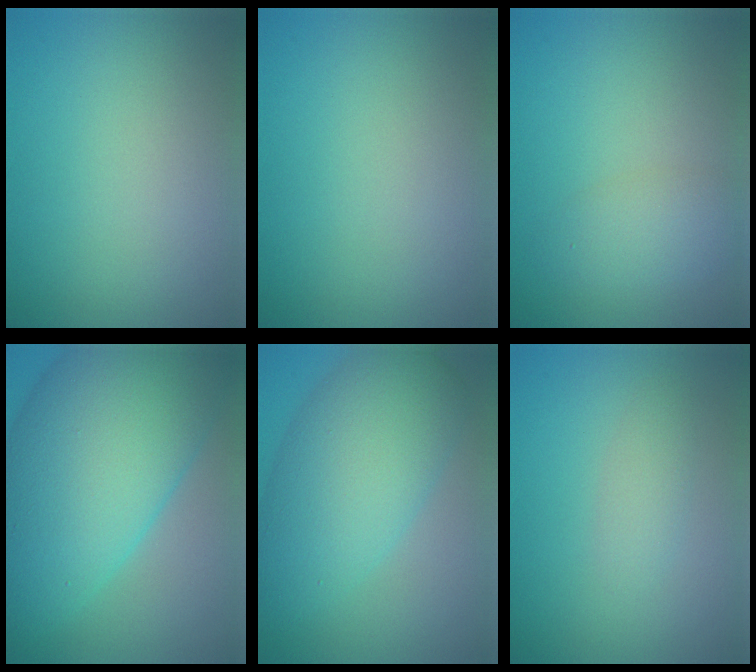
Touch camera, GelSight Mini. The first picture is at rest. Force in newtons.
{"total": 0.0}
{"total": 2.4, "press": 2.4, "slide": 0.1}
{"total": 15.1, "press": 15.1, "slide": 0.4}
{"total": 8.5, "press": 8.5, "slide": 0.1}
{"total": 1.4, "press": 1.4, "slide": 0.1}